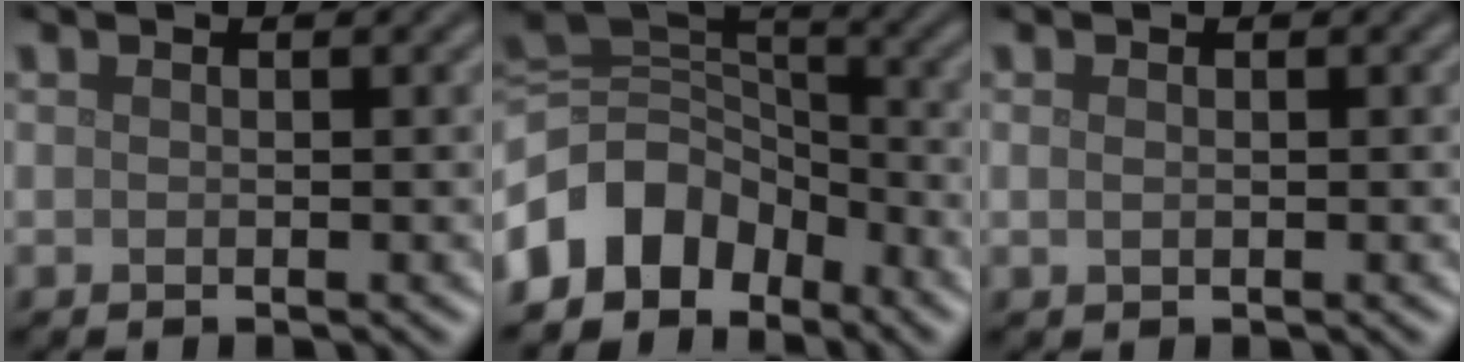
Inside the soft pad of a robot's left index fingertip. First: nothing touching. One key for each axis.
{"total": 8.1, "fx": -4.8, "fy": 5.8, "fz": 3.1, "tx": -0.049, "ty": 0.011, "tz": -0.109}
{"total": 0.5, "fx": 0.0, "fy": 0.4, "fz": 0.3, "tx": -0.008, "ty": -0.001, "tz": 0.002}